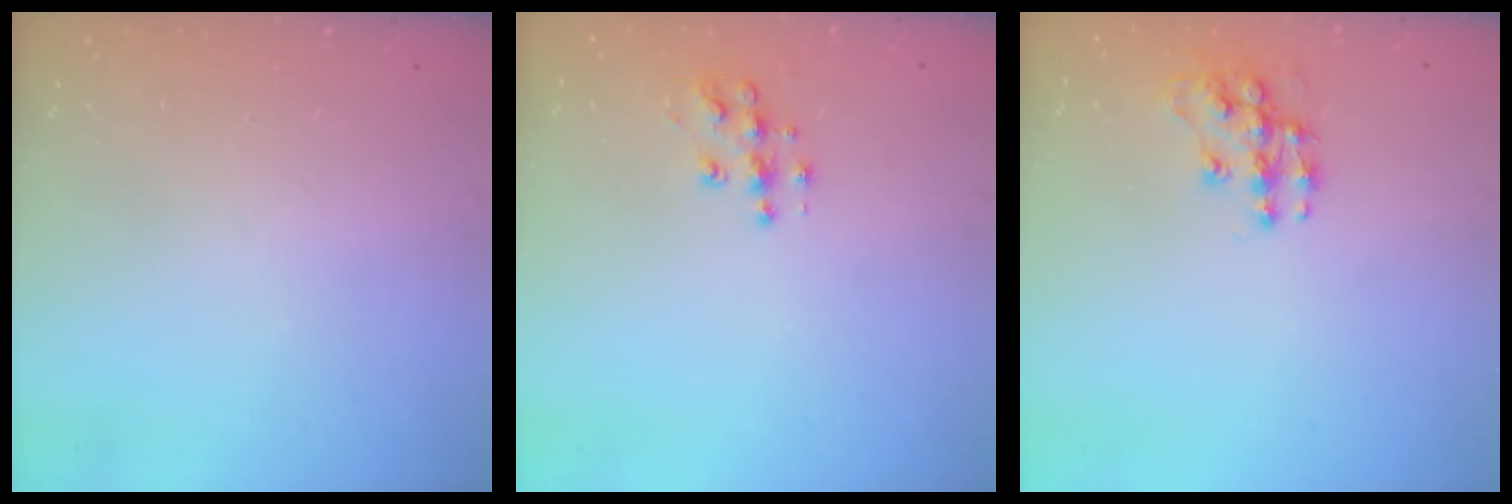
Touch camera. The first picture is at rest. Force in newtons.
{"total": 8.5, "press": 8.5, "slide": 0.5}
{"total": 10.9, "press": 10.9, "slide": 0.8}